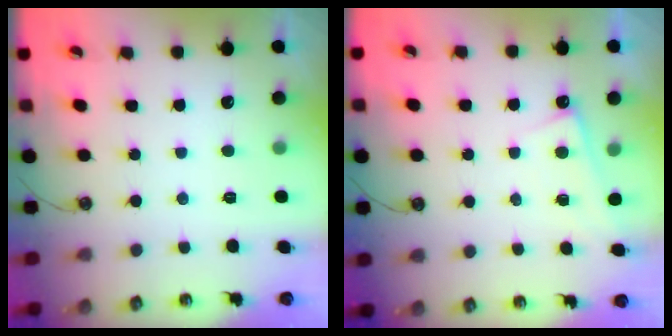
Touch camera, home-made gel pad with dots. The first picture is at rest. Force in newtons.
{"total": 0.8, "press": 0.8, "slide": 0.2}